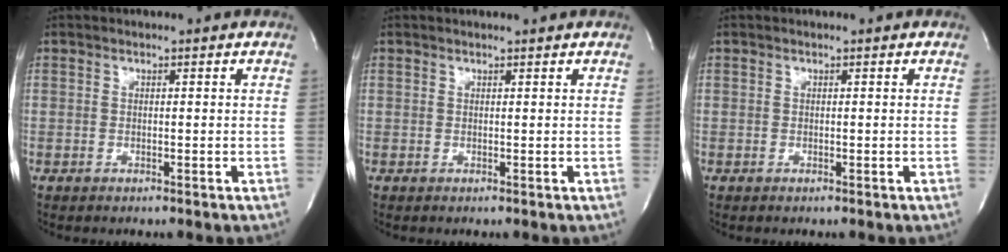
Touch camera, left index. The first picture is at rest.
{"total": 1.1, "force": [1.0, -0.2, 0.2], "torque": [-0.008, 0.000, 0.016]}
{"total": 0.0}